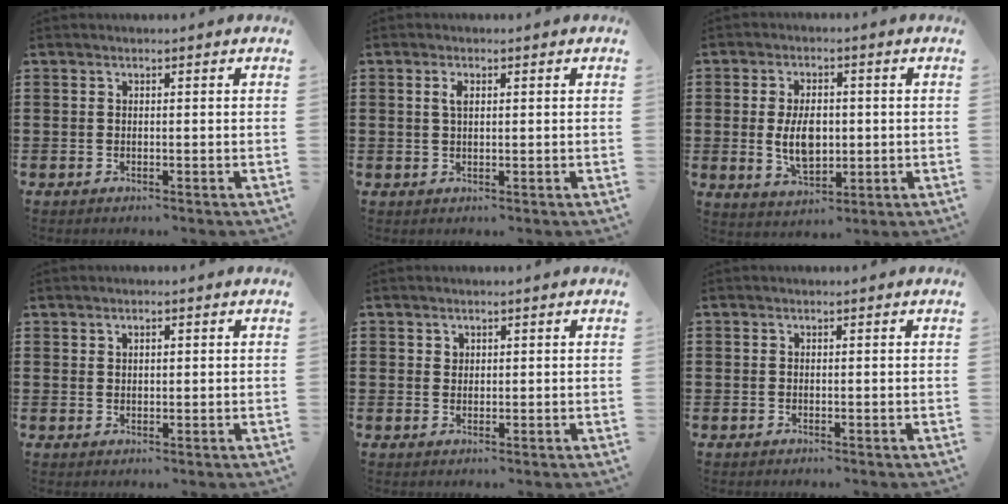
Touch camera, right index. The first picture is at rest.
{"total": 1.9, "force": [0.6, 0.8, 1.7], "torque": [-0.036, 0.005, 0.009]}
{"total": 7.0, "force": [-0.1, 3.9, 5.8], "torque": [-0.107, -0.003, -0.006]}
{"total": 1.1, "force": [0.6, 0.6, 0.7], "torque": [-0.014, 0.006, 0.011]}
{"total": 1.2, "force": [0.8, 0.9, 0.1], "torque": [-0.004, 0.002, 0.016]}
{"total": 0.0}